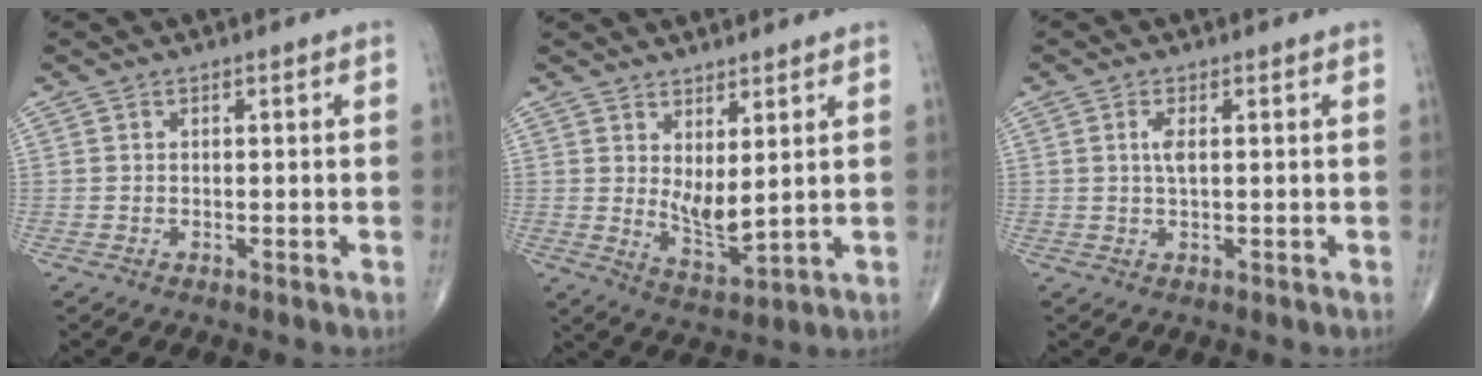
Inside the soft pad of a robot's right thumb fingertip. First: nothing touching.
{"total": 6.2, "force": [2.0, 2.2, 5.4], "torque": [-0.090, -0.033, 0.049]}
{"total": 2.2, "force": [0.4, 0.6, 2.0], "torque": [-0.044, 0.002, 0.009]}